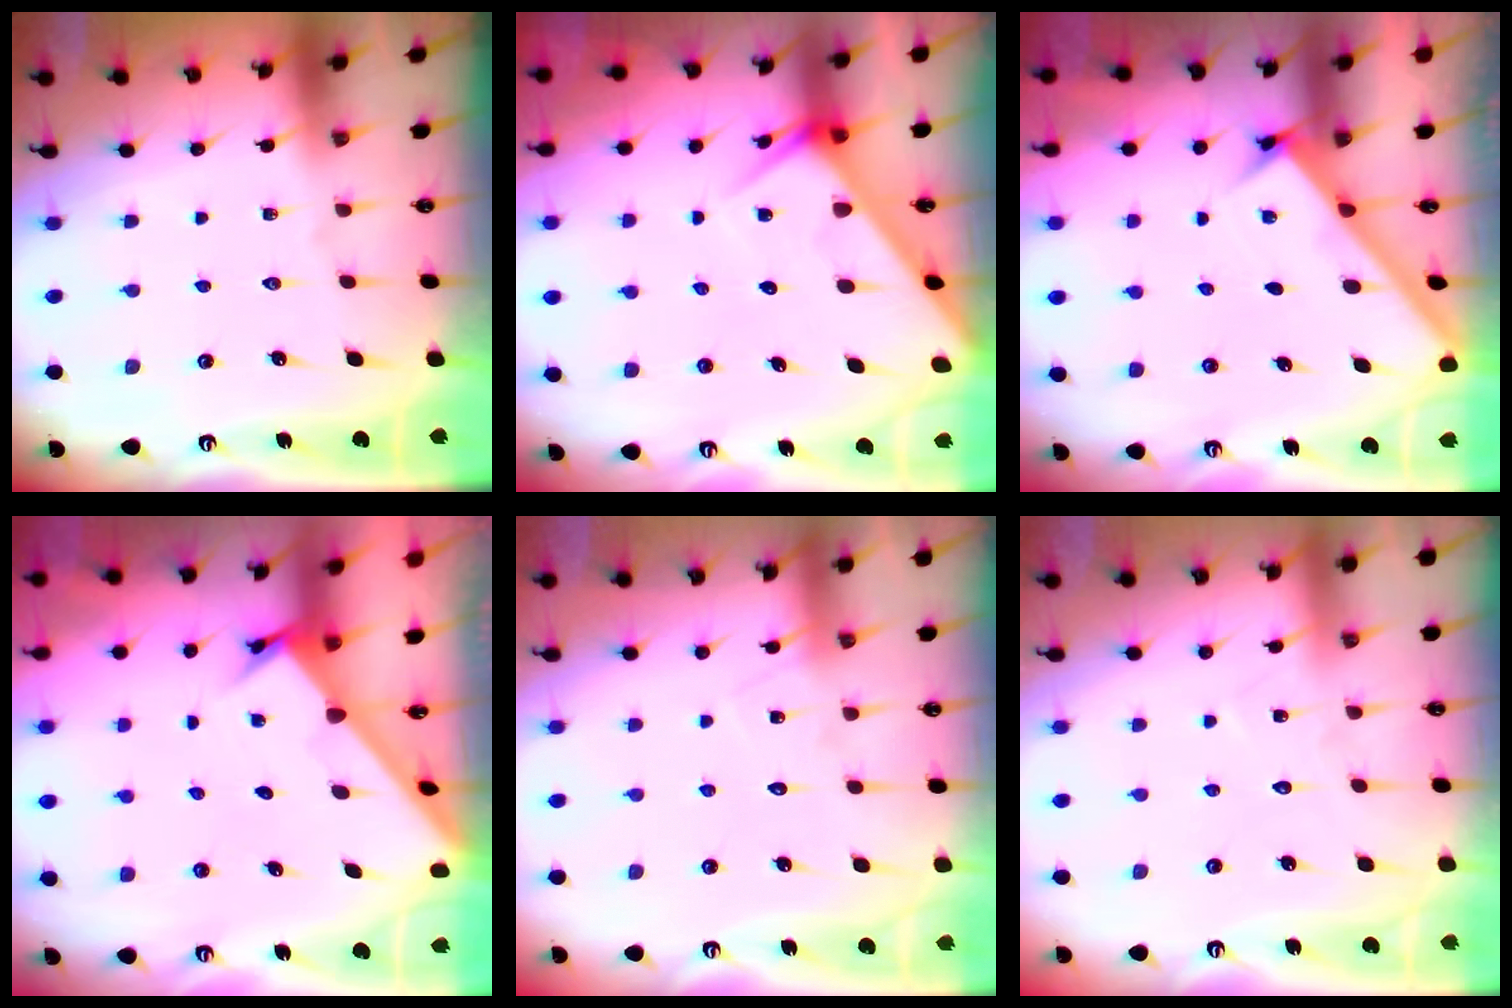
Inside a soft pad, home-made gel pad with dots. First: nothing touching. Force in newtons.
{"total": 5.1, "press": 5.1, "slide": 0.6}
{"total": 2.7, "press": 2.7, "slide": 0.3}
{"total": 1.9, "press": 1.9, "slide": 0.1}
{"total": 7.3, "press": 7.3, "slide": 0.5}
{"total": 4.4, "press": 4.4, "slide": 0.5}